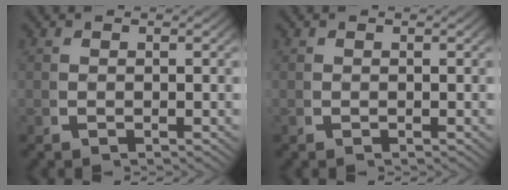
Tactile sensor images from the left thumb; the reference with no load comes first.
{"total": 0.0}